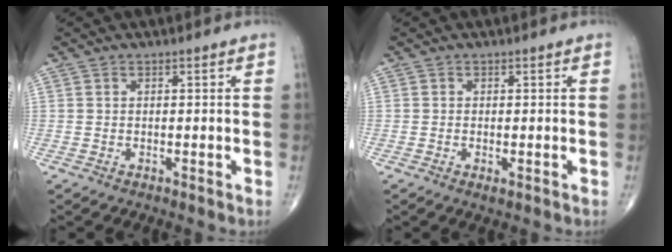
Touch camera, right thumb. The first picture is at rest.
{"total": 1.1, "force": [-0.4, 0.4, 0.9], "torque": [-0.019, -0.004, -0.006]}